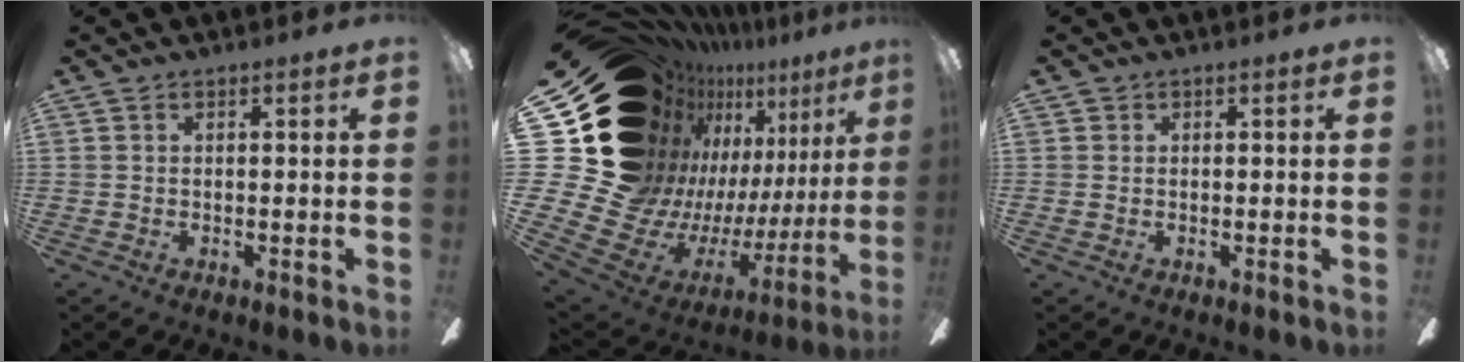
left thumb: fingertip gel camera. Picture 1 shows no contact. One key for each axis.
{"total": 22.9, "fx": 10.6, "fy": 15.5, "fz": 13.2, "tx": -0.225, "ty": -0.146, "tz": 0.262}
{"total": 0.0}